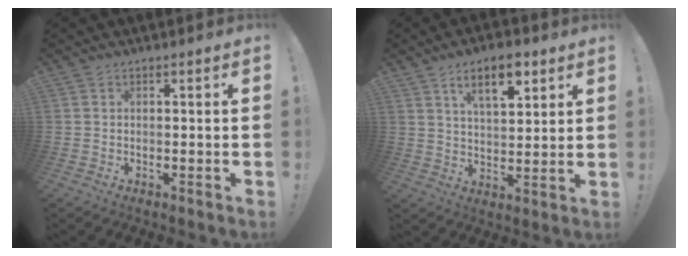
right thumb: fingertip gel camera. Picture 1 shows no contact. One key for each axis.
{"total": 10.6, "fx": 6.0, "fy": 4.5, "fz": 7.5, "tx": -0.113, "ty": -0.018, "tz": 0.105}